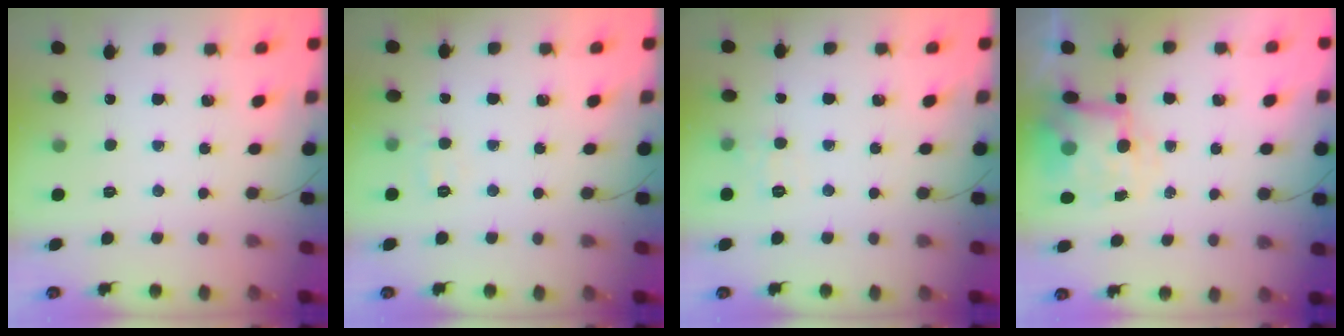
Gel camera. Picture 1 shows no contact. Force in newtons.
{"total": 5.5, "press": 5.4, "slide": 1.0}
{"total": 5.2, "press": 4.9, "slide": 1.6}
{"total": 7.8, "press": 7.6, "slide": 1.7}